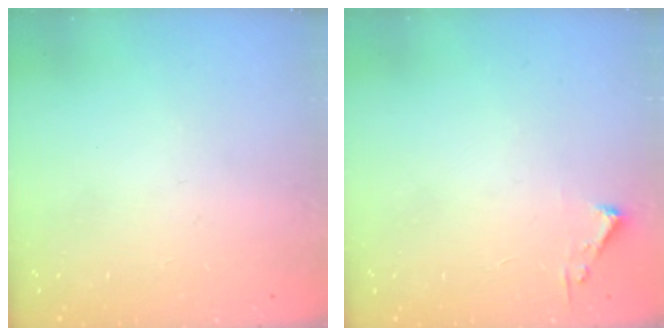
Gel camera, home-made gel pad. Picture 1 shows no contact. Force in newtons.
{"total": 2.4, "press": 2.4, "slide": 0.3}